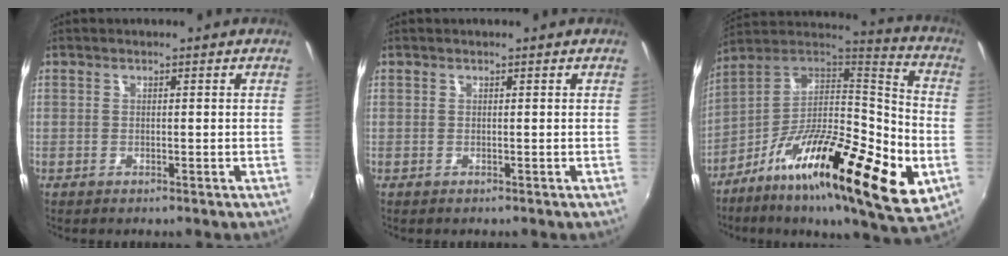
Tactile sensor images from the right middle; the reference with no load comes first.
{"total": 0.0}
{"total": 28.8, "force": [-10.3, 8.5, 25.5], "torque": [-0.419, -0.034, -0.185]}